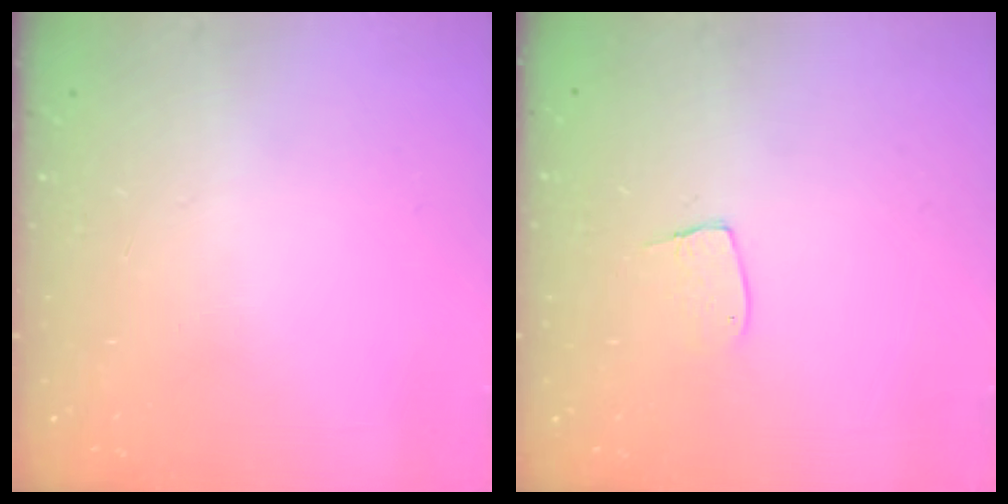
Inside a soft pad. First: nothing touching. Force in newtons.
{"total": 5.2, "press": 5.2, "slide": 0.3}